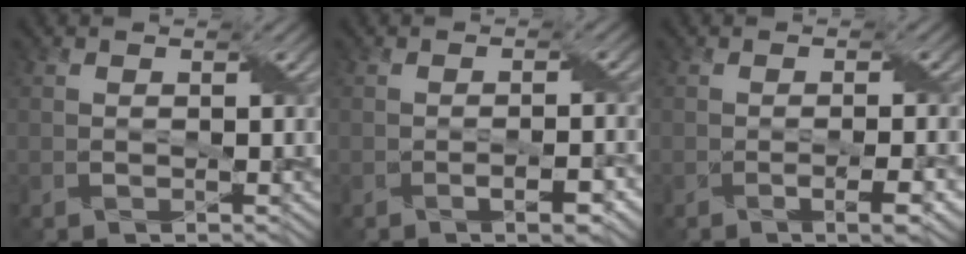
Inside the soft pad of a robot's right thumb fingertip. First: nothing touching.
{"total": 2.6, "force": [-1.3, 0.6, 2.2], "torque": [-0.039, 0.001, -0.018]}
{"total": 2.9, "force": [-1.1, 0.5, 2.6], "torque": [-0.045, 0.001, -0.015]}